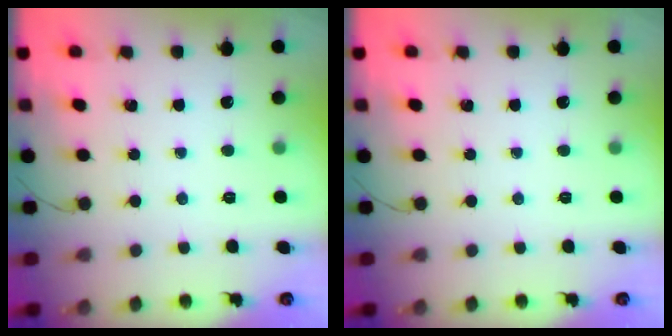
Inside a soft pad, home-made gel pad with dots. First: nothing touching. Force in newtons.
{"total": 0.0}